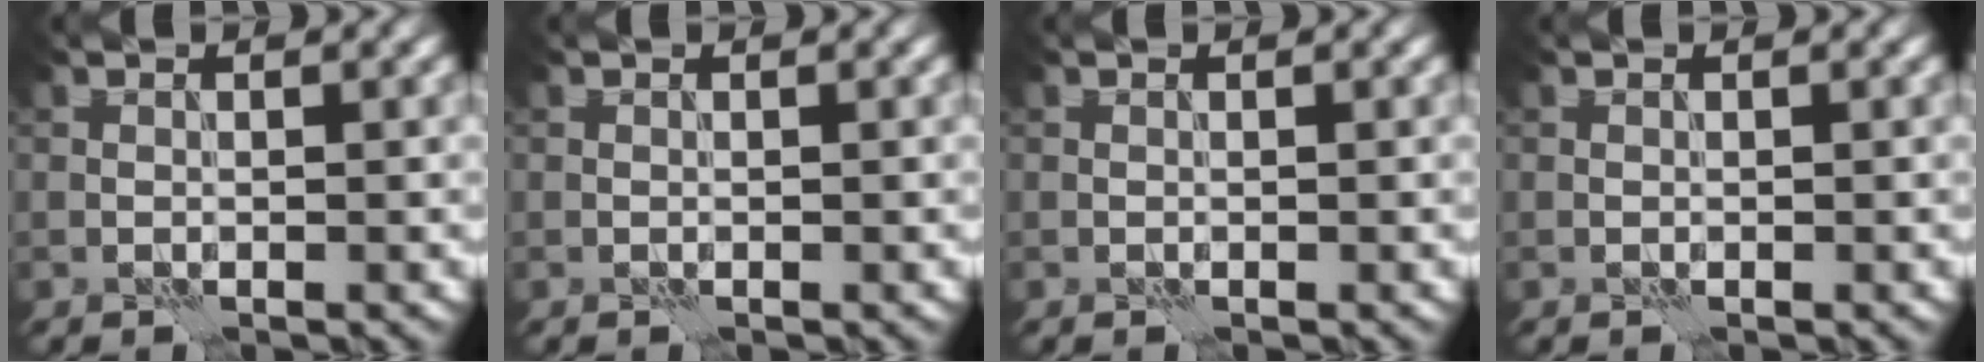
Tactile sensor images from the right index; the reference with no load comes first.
{"total": 0.0}
{"total": 0.0}
{"total": 0.0}